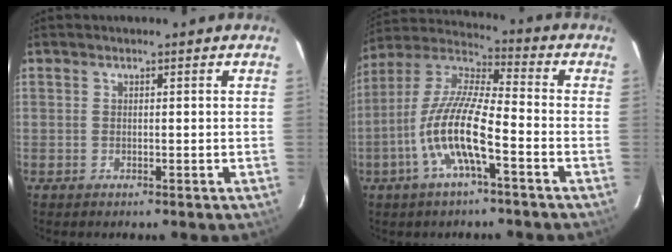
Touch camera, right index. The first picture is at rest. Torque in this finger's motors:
{"motor_torque": [1.29, -0.85, 1.06, 0.21]}